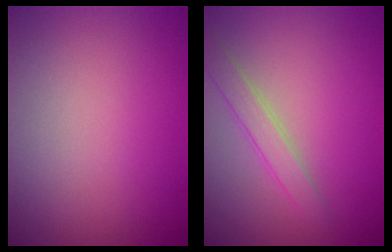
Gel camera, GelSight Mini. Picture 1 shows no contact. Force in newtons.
{"total": 2.0, "press": 2.0, "slide": 0.1}